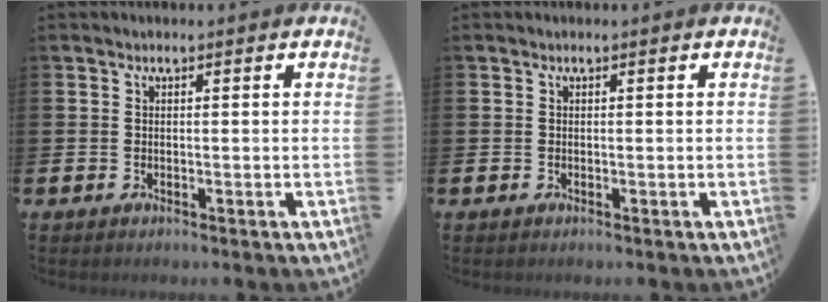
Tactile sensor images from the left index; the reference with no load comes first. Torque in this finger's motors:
{"motor_torque": [-0.05, -0.02, 0.01, 0.02]}